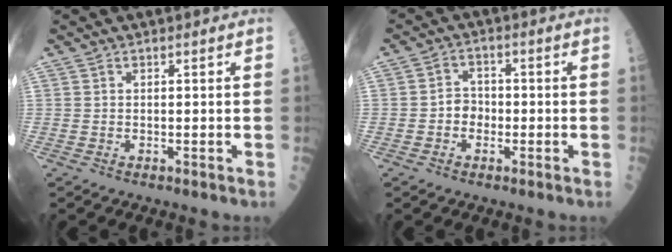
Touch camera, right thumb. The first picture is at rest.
{"total": 3.6, "force": [-0.9, 3.0, 1.7], "torque": [-0.001, 0.014, -0.022]}